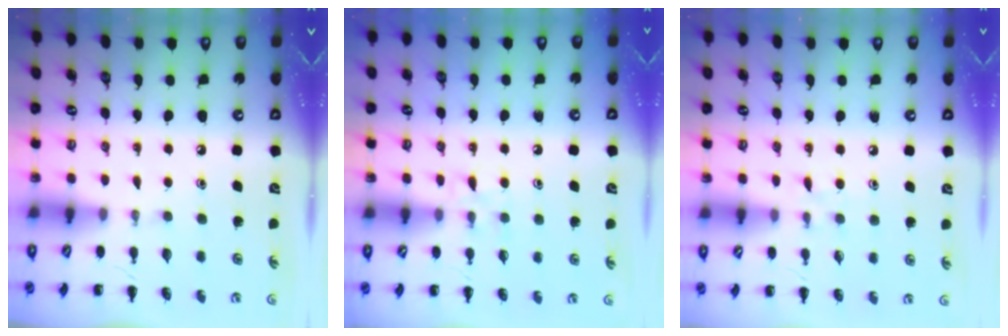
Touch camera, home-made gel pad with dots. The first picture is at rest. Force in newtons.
{"total": 5.8, "press": 5.6, "slide": 1.7}
{"total": 4.1, "press": 3.9, "slide": 1.5}